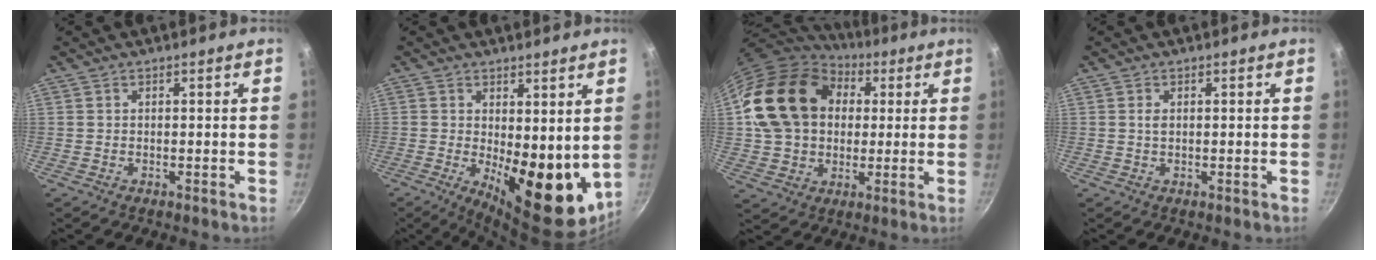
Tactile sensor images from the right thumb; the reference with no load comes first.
{"total": 14.3, "force": [0.1, 6.6, 12.7], "torque": [-0.134, -0.030, 0.017]}
{"total": 20.8, "force": [4.3, 16.3, 12.1], "torque": [-0.191, 0.027, 0.076]}
{"total": 1.1, "force": [0.3, 0.6, 0.8], "torque": [-0.015, 0.000, 0.003]}